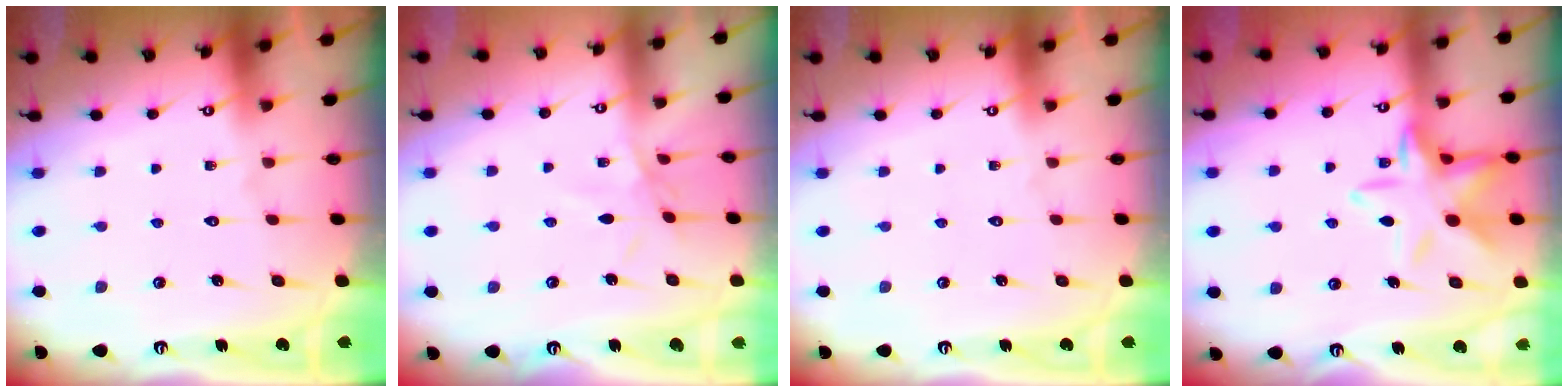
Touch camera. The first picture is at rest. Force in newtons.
{"total": 3.5, "press": 3.5, "slide": 0.3}
{"total": 0.0}
{"total": 13.4, "press": 13.3, "slide": 0.8}